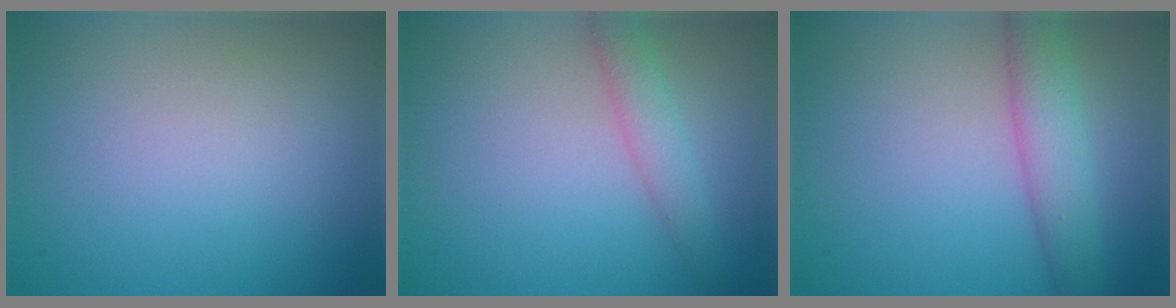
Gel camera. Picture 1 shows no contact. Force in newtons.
{"total": 2.4, "press": 2.4, "slide": 0.1}
{"total": 4.0, "press": 4.0, "slide": 0.2}